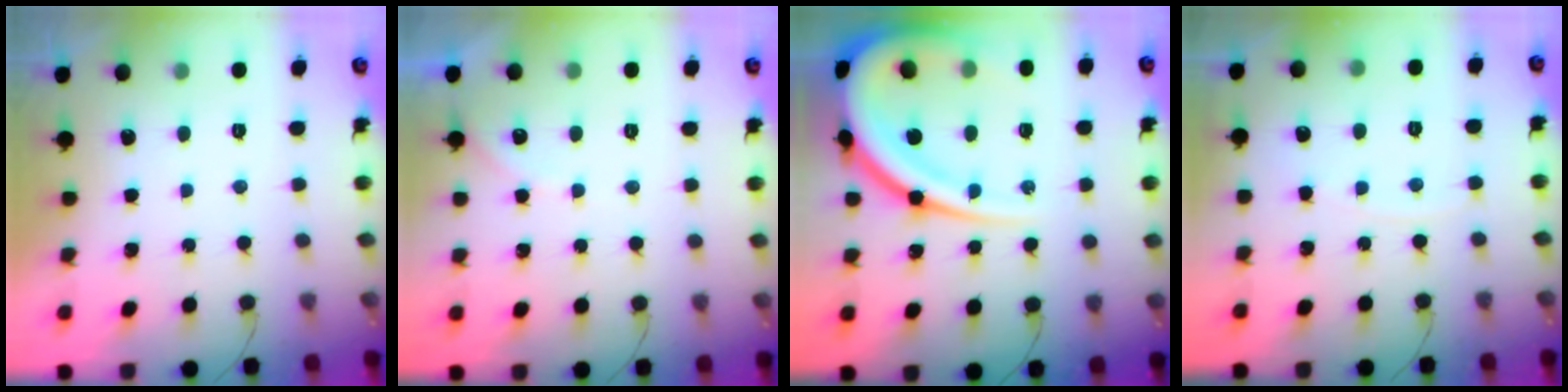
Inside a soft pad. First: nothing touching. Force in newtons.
{"total": 4.3, "press": 4.3, "slide": 0.7}
{"total": 23.8, "press": 23.7, "slide": 2.5}
{"total": 4.0, "press": 3.9, "slide": 0.6}